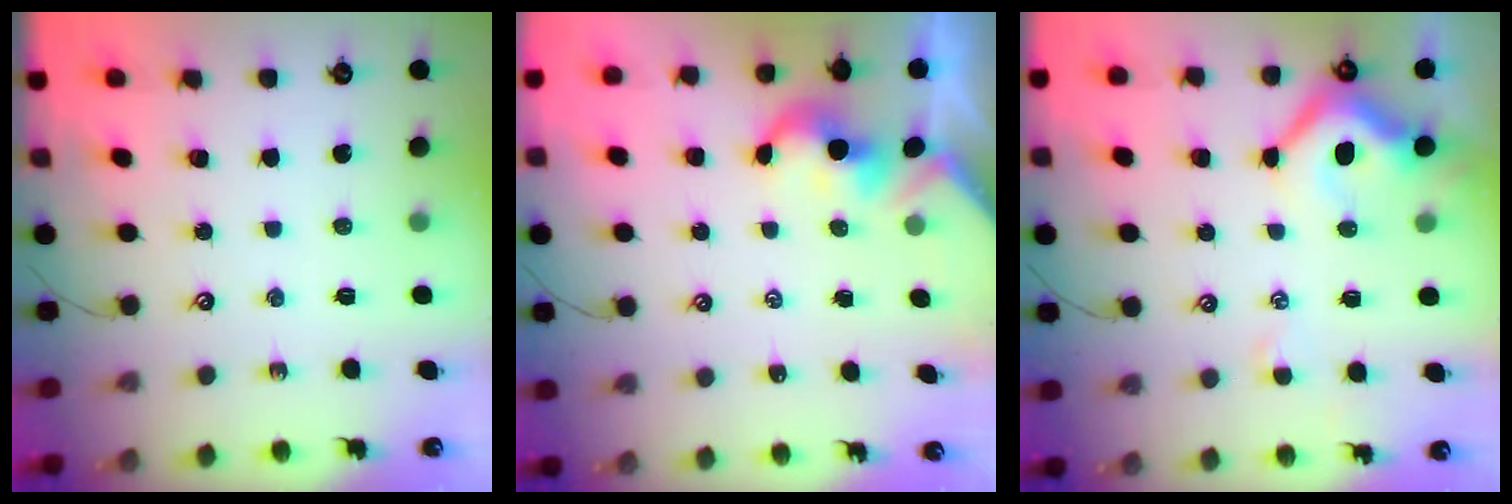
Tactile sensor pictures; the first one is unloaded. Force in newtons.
{"total": 2.0, "press": 1.9, "slide": 0.4}
{"total": 6.4, "press": 6.2, "slide": 1.4}